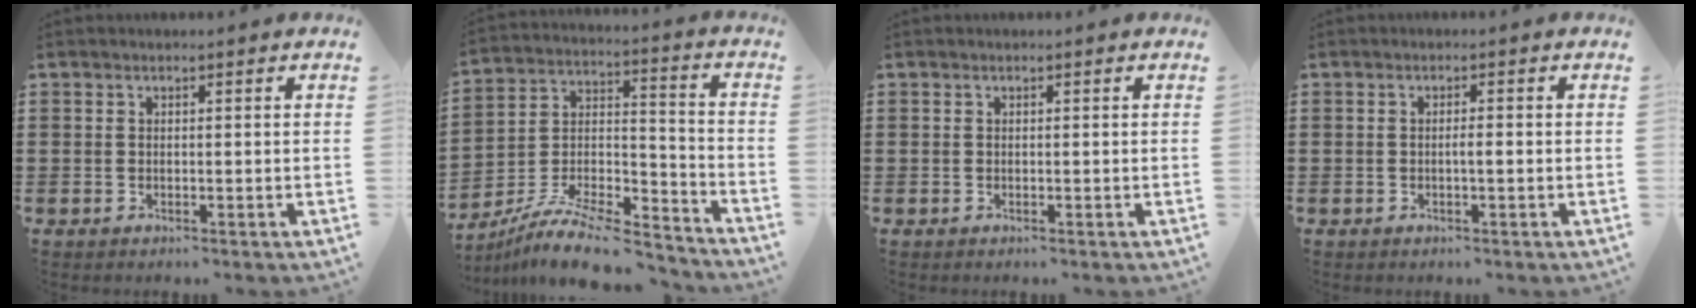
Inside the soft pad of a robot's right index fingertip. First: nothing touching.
{"total": 11.1, "force": [-9.8, 2.0, 4.9], "torque": [-0.079, 0.025, -0.191]}
{"total": 0.0}
{"total": 1.4, "force": [-0.4, 0.1, 1.3], "torque": [-0.024, -0.002, -0.007]}